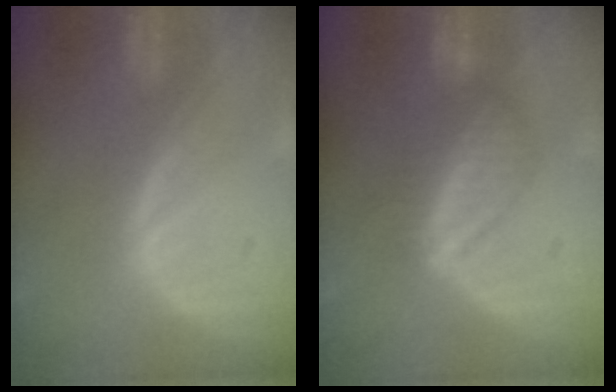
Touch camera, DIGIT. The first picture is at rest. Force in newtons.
{"total": 6.6, "press": 5.9, "slide": 3.1}